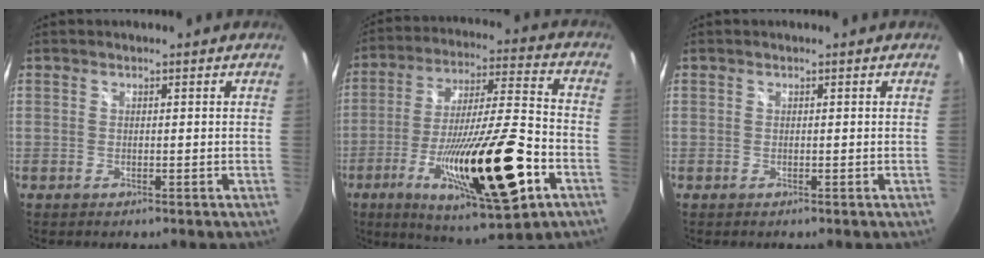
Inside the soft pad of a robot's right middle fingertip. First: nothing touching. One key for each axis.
{"total": 24.5, "fx": -9.6, "fy": 4.7, "fz": 22.0, "tx": -0.392, "ty": -0.039, "tz": -0.153}
{"total": 0.0}